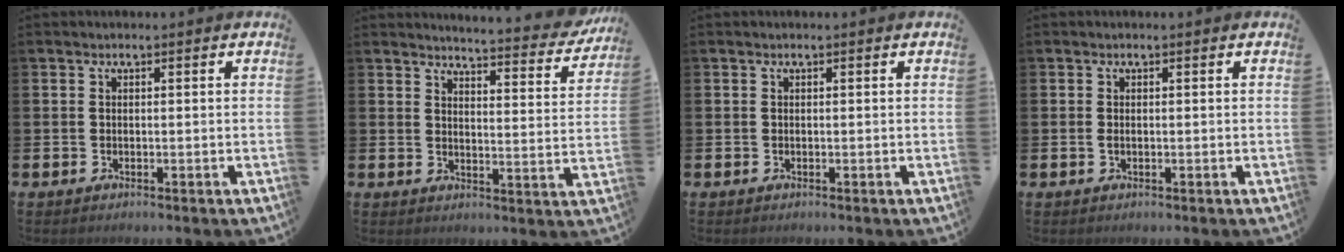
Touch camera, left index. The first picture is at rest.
{"total": 4.5, "force": [4.4, 0.2, 0.7], "torque": [-0.018, -0.040, 0.070]}
{"total": 0.0}
{"total": 0.7, "force": [-0.1, 0.4, 0.6], "torque": [-0.010, 0.003, -0.003]}